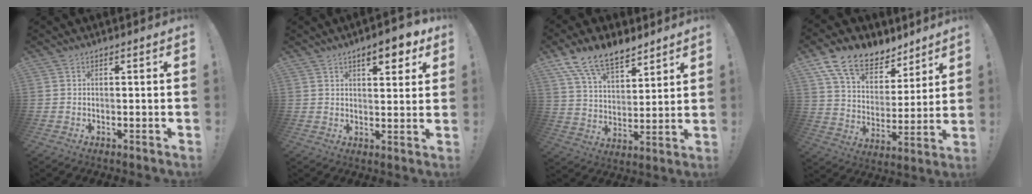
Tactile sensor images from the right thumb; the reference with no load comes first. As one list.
[{"total": 7.9, "force": [4.6, 2.6, 5.9], "torque": [-0.070, -0.022, 0.073]}, {"total": 13.7, "force": [10.3, 6.1, 6.8], "torque": [-0.126, -0.064, 0.193]}, {"total": 14.5, "force": [10.4, 7.9, 6.2], "torque": [-0.116, -0.071, 0.196]}]